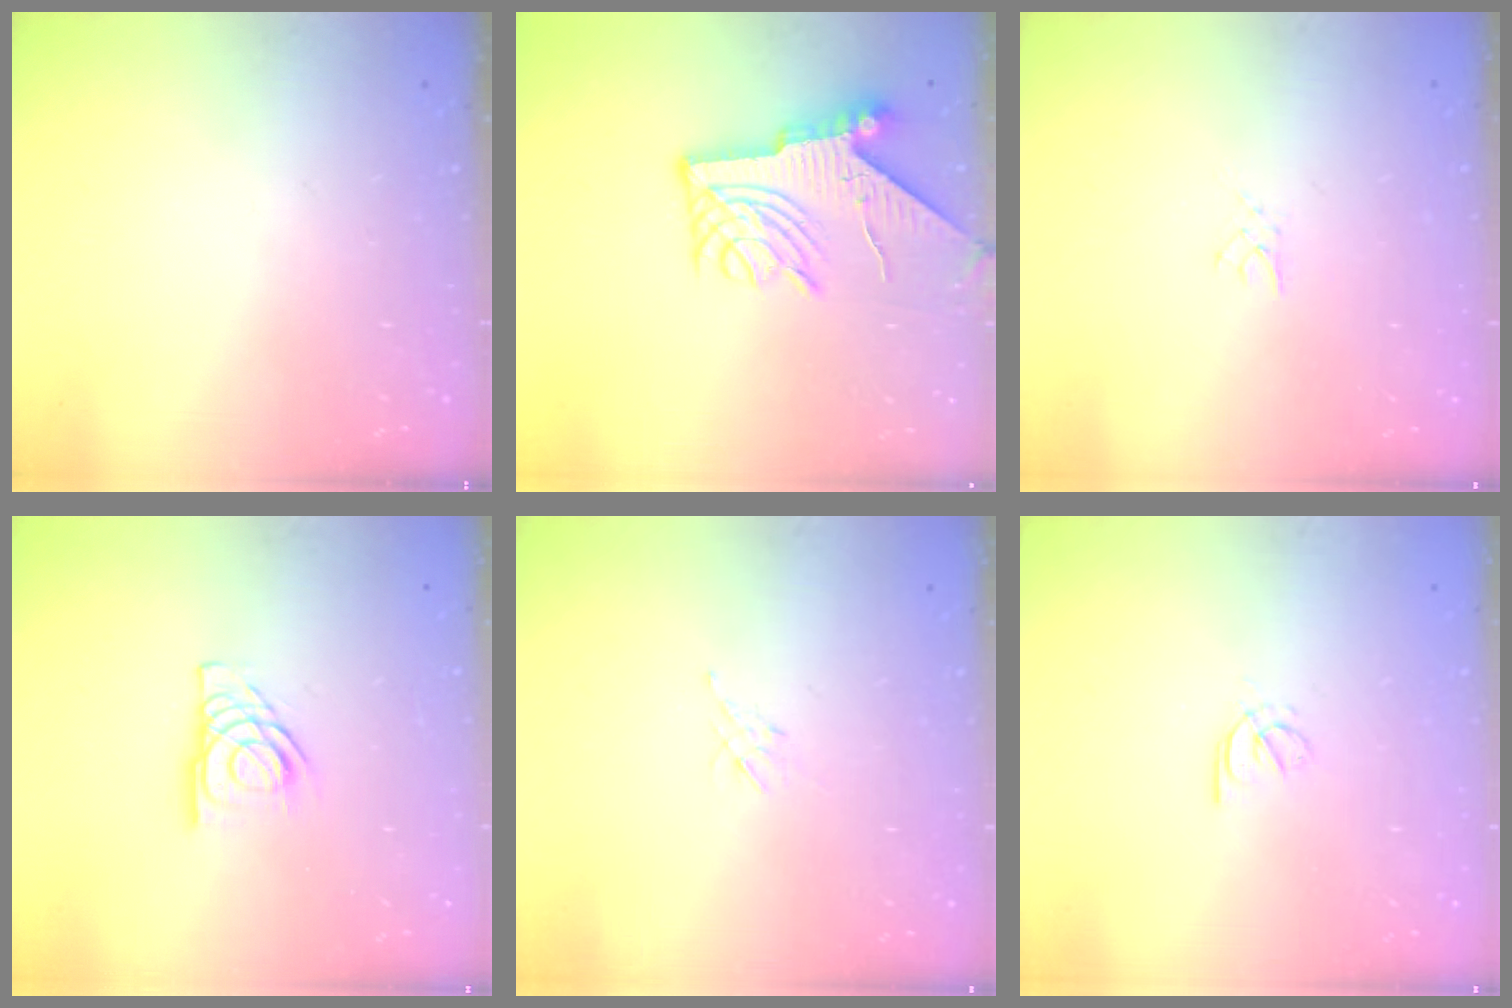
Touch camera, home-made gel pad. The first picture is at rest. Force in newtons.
{"total": 9.5, "press": 9.4, "slide": 0.9}
{"total": 2.1, "press": 2.1, "slide": 0.3}
{"total": 7.9, "press": 7.9, "slide": 0.8}
{"total": 2.1, "press": 2.0, "slide": 0.5}
{"total": 2.9, "press": 2.8, "slide": 0.8}